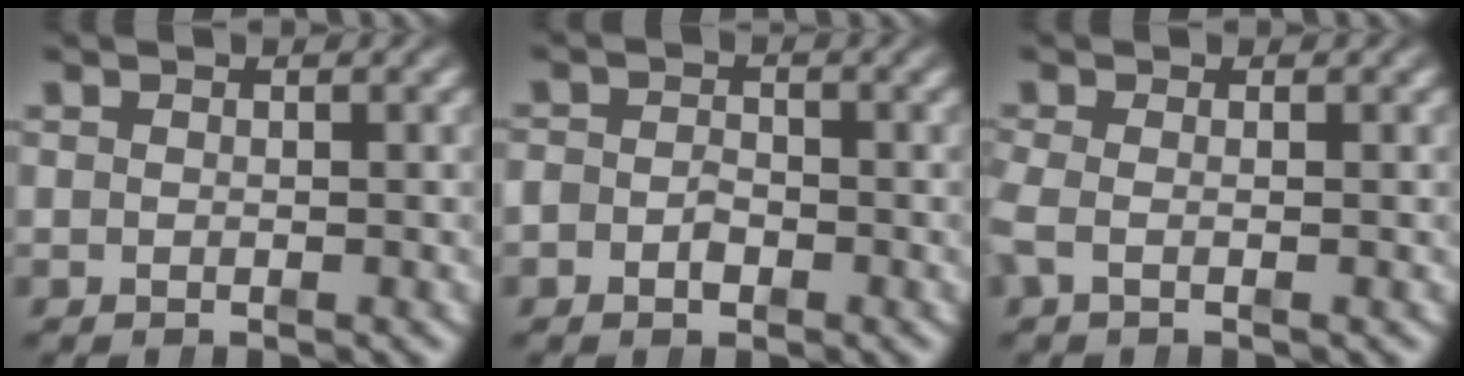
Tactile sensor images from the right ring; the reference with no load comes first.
{"total": 2.8, "force": [-1.2, 2.2, 1.2], "torque": [-0.030, -0.013, -0.020]}
{"total": 1.6, "force": [-0.6, 0.7, 1.3], "torque": [-0.047, -0.015, -0.007]}